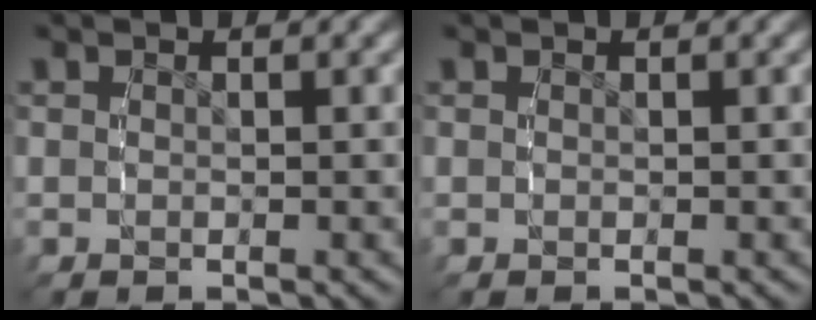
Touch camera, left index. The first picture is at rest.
{"total": 0.0}